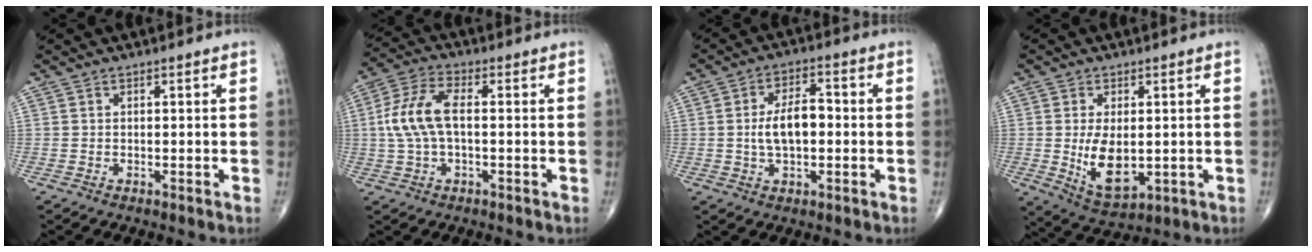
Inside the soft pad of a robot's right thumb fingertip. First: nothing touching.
{"total": 9.7, "force": [0.3, 4.6, 8.5], "torque": [-0.193, 0.026, 0.004]}
{"total": 8.2, "force": [-0.4, 4.2, 7.0], "torque": [-0.120, 0.016, -0.009]}
{"total": 9.2, "force": [-0.4, 4.9, 7.8], "torque": [-0.125, -0.016, 0.010]}